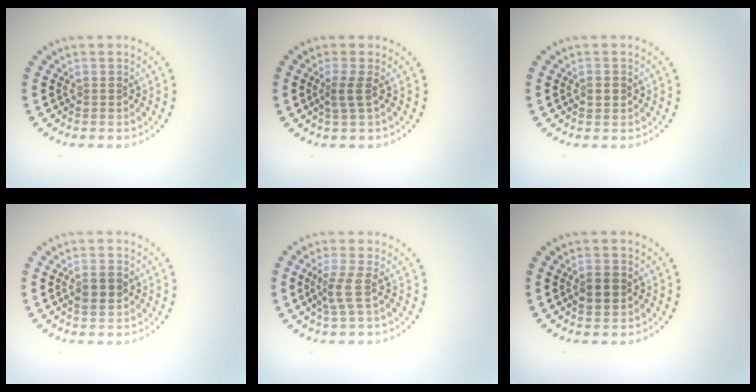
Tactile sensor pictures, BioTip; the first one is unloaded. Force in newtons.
{"total": 1.8, "press": 1.2, "slide": 1.3}
{"total": 1.0, "press": 1.0, "slide": 0.2}
{"total": 2.1, "press": 2.0, "slide": 0.2}
{"total": 2.2, "press": 1.6, "slide": 1.5}
{"total": 2.4, "press": 2.4, "slide": 0.2}